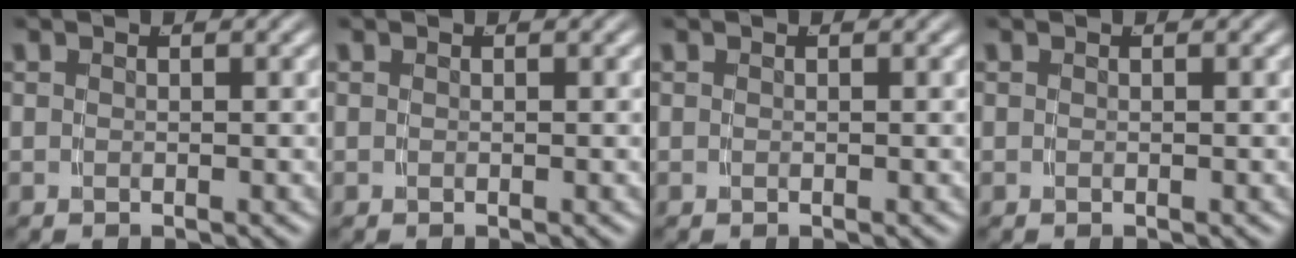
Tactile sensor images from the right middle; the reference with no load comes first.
{"total": 0.0}
{"total": 0.0}
{"total": 0.0}